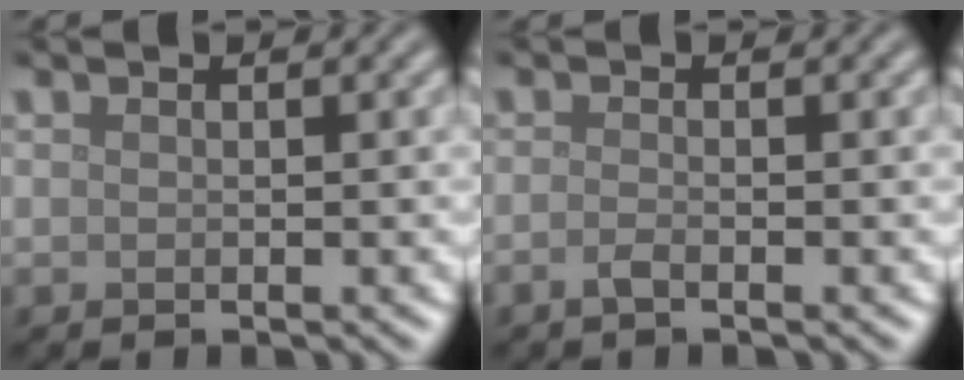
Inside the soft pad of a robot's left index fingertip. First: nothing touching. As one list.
[{"total": 1.1, "force": [-0.6, 0.3, 0.8], "torque": [-0.017, 0.000, -0.015]}]